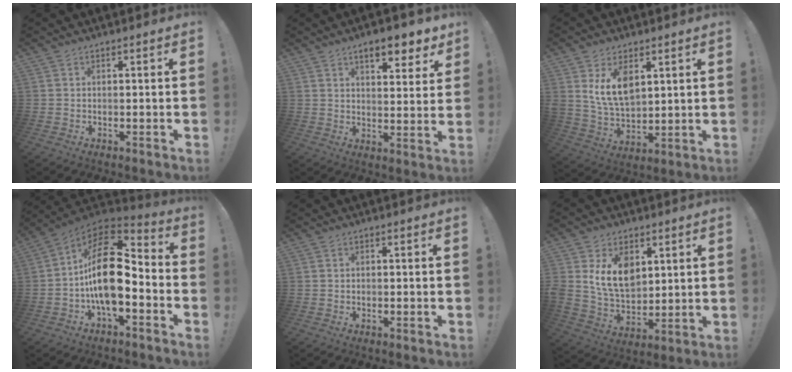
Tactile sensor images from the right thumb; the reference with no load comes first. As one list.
[{"total": 8.6, "force": [5.9, 2.7, 5.6], "torque": [-0.064, -0.037, 0.099]}, {"total": 11.5, "force": [5.5, 7.2, 7.1], "torque": [-0.125, -0.030, 0.103]}, {"total": 20.4, "force": [-0.3, 10.2, 17.7], "torque": [-0.318, 0.009, -0.002]}, {"total": 0.5, "force": [-0.3, 0.4, 0.1], "torque": [-0.006, 0.002, -0.005]}, {"total": 13.8, "force": [5.5, 9.7, 8.1], "torque": [-0.135, -0.029, 0.106]}]